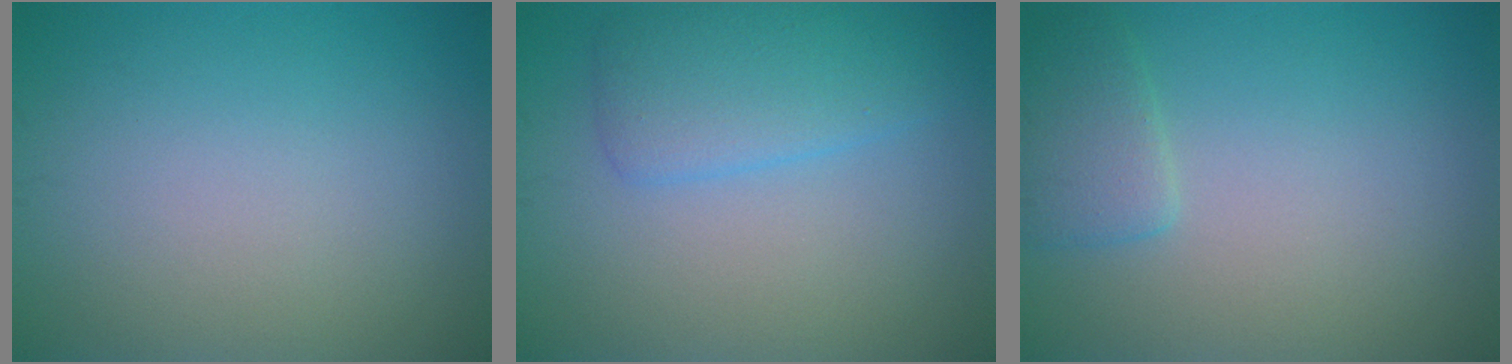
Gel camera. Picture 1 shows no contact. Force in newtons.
{"total": 4.0, "press": 4.0, "slide": 0.1}
{"total": 2.2, "press": 2.1, "slide": 0.2}